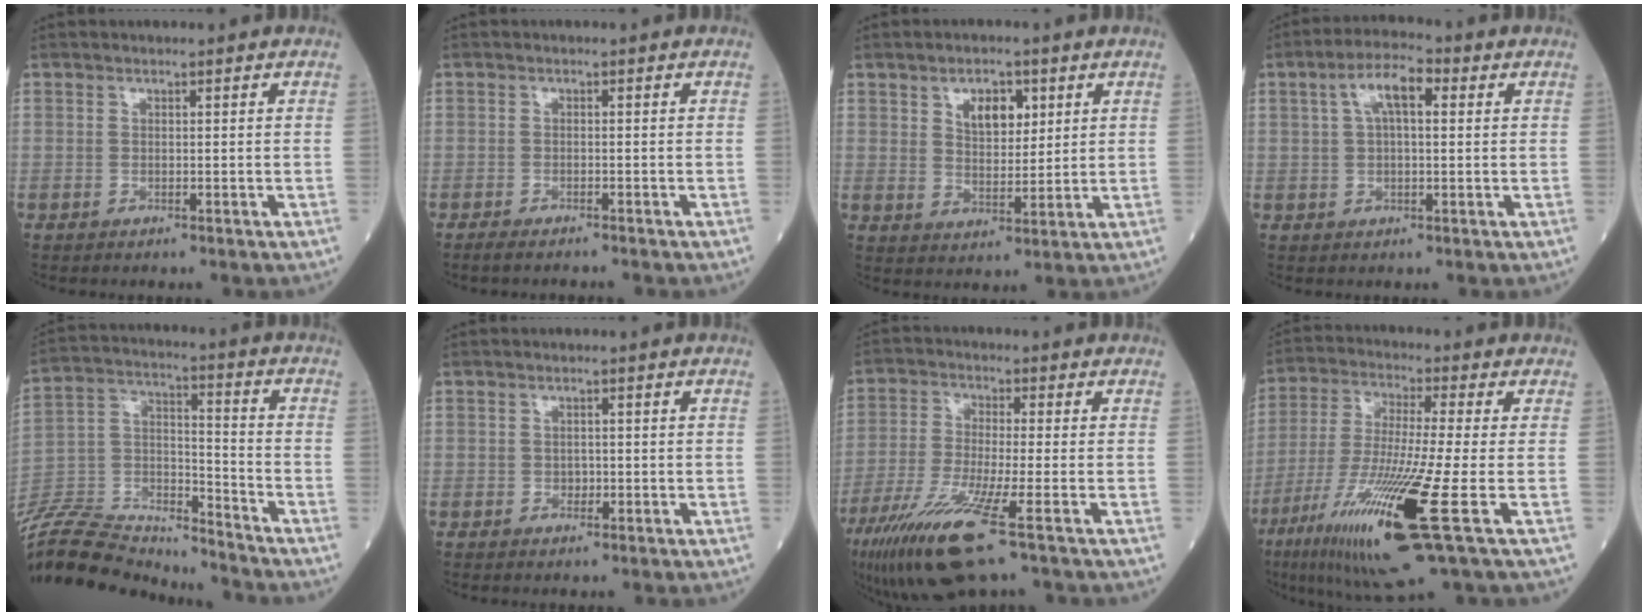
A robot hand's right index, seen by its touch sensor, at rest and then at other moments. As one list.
[{"total": 3.6, "force": [-3.2, 0.5, 1.6], "torque": [-0.022, -0.006, -0.044]}, {"total": 5.7, "force": [2.6, 3.0, 4.2], "torque": [-0.069, 0.003, 0.047]}, {"total": 6.4, "force": [2.0, 2.2, 5.7], "torque": [-0.109, 0.024, 0.033]}, {"total": 22.5, "force": [-21.5, 3.7, 5.4], "torque": [-0.153, 0.012, -0.362]}, {"total": 1.2, "force": [-0.3, 0.9, 0.7], "torque": [-0.009, 0.001, -0.003]}, {"total": 11.7, "force": [-6.4, 0.4, 9.8], "torque": [-0.202, -0.034, -0.119]}, {"total": 17.9, "force": [-7.4, 0.0, 16.4], "torque": [-0.320, -0.050, -0.136]}]